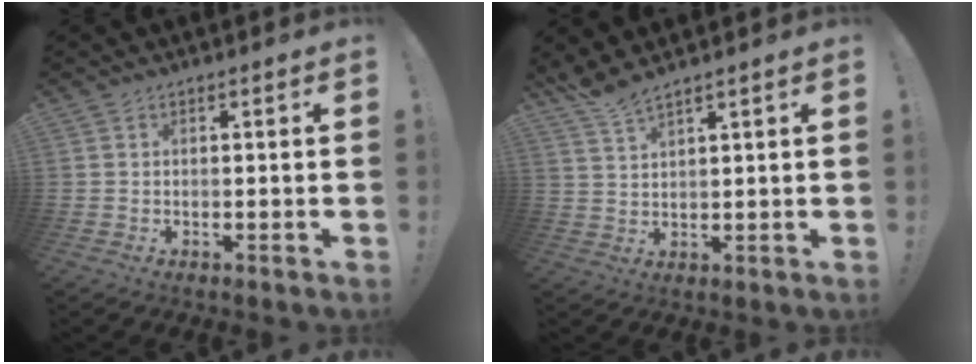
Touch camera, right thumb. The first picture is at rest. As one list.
[{"total": 4.7, "force": [4.2, 0.1, 2.1], "torque": [-0.042, -0.027, 0.075]}]